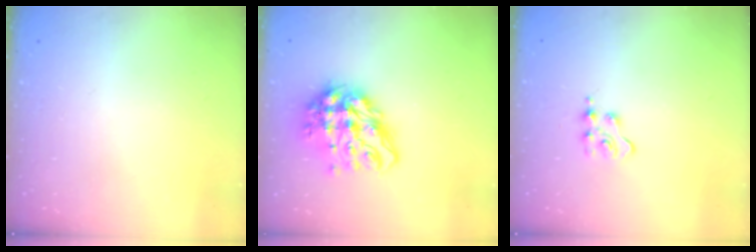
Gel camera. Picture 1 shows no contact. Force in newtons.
{"total": 15.4, "press": 15.2, "slide": 2.1}
{"total": 3.5, "press": 3.5, "slide": 0.4}